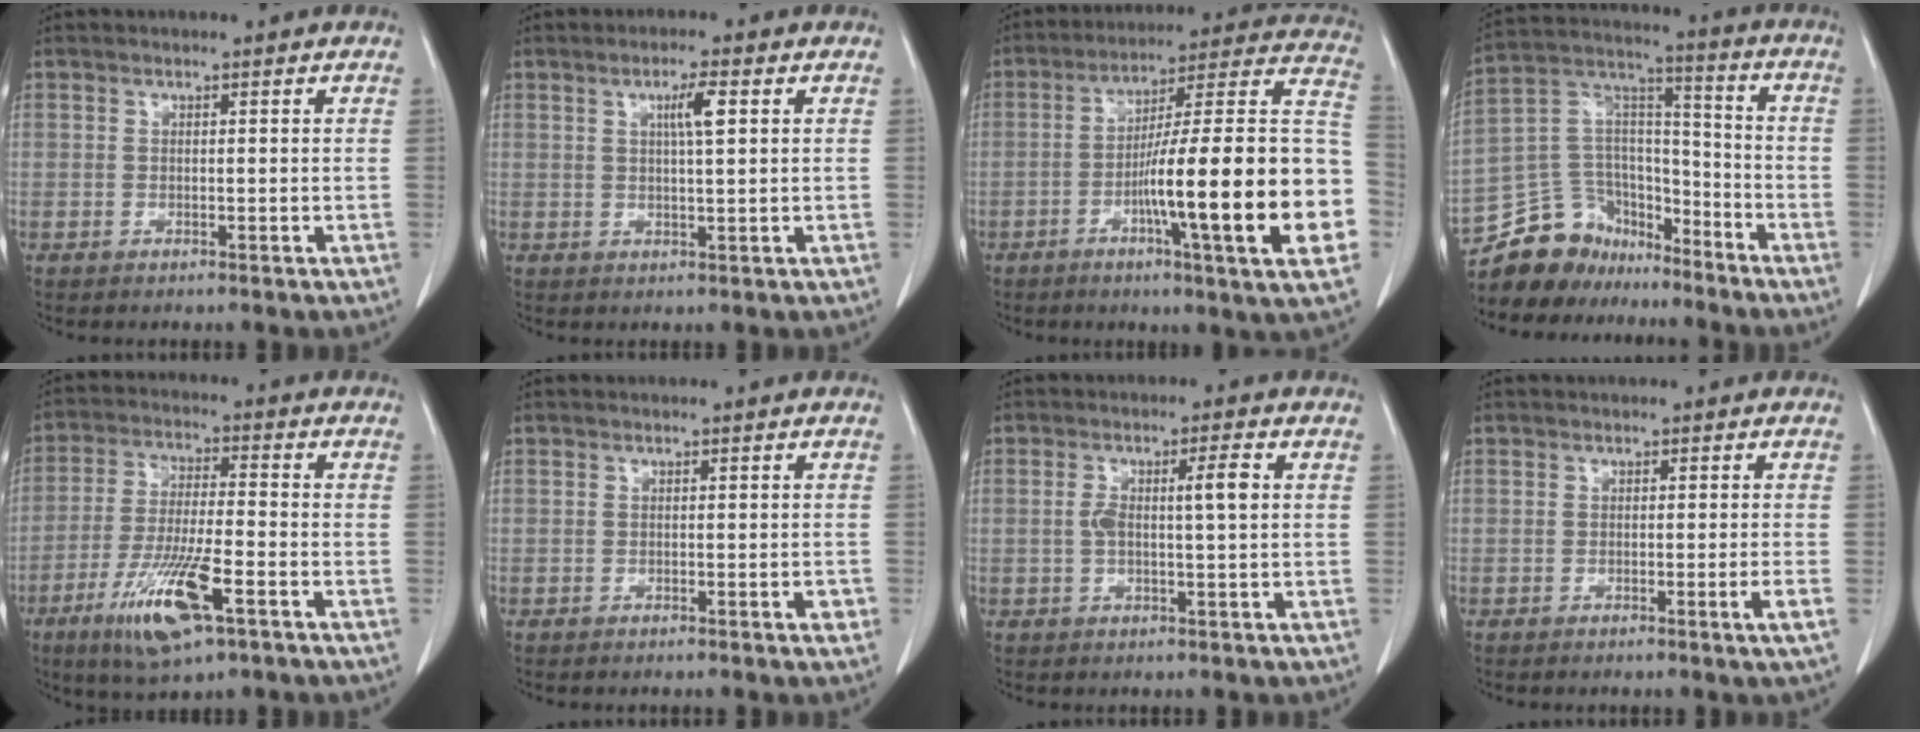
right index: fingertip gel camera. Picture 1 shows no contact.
{"total": 3.7, "force": [1.2, 0.1, 3.5], "torque": [-0.059, 0.001, 0.019]}
{"total": 25.2, "force": [-5.9, 0.7, 24.5], "torque": [-0.273, 0.009, -0.096]}
{"total": 14.6, "force": [-12.3, 7.4, 2.6], "torque": [-0.055, 0.076, -0.218]}
{"total": 12.3, "force": [-6.1, 2.1, 10.5], "torque": [-0.206, -0.023, -0.106]}
{"total": 1.1, "force": [-0.6, 0.0, 0.9], "torque": [-0.012, 0.001, -0.009]}
{"total": 4.8, "force": [0.5, 0.3, 4.8], "torque": [-0.089, 0.011, 0.011]}
{"total": 1.7, "force": [-0.7, -0.7, 1.4], "torque": [-0.019, -0.004, -0.013]}